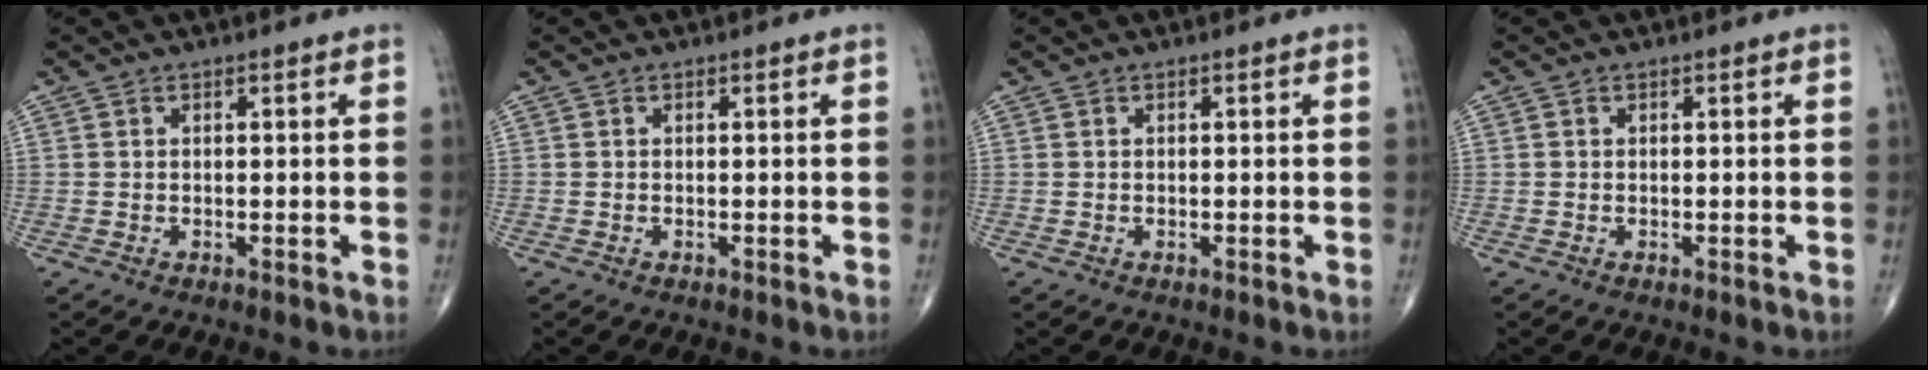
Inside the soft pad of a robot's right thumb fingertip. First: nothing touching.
{"total": 0.0}
{"total": 0.0}
{"total": 0.0}